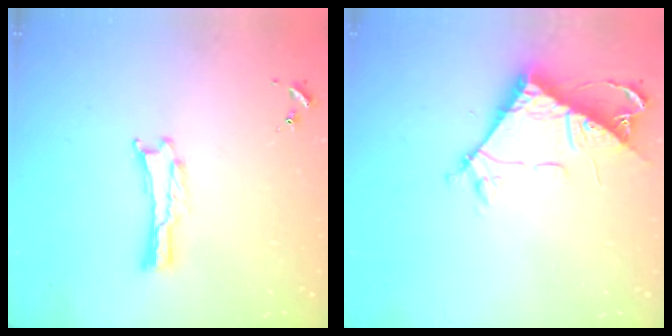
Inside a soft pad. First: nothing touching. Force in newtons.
{"total": 8.5, "press": 8.4, "slide": 0.7}